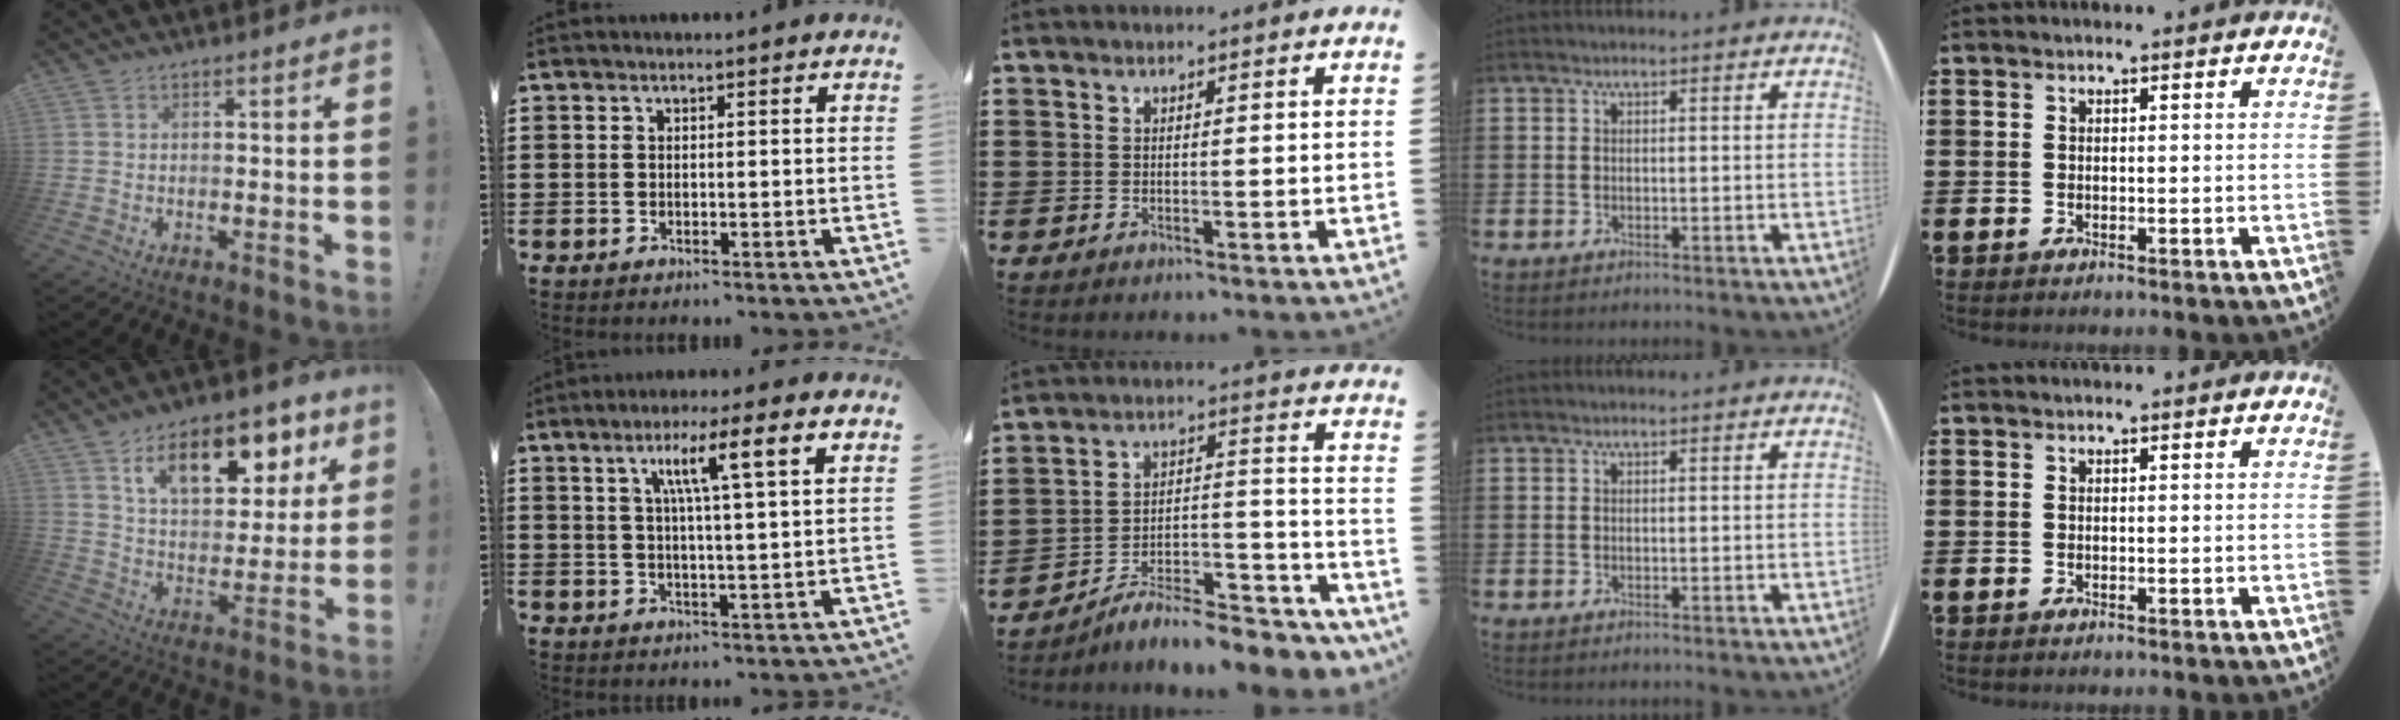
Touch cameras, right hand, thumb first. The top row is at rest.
{"thumb": {"total": 16.4, "force": [8.7, 8.7, 10.8], "torque": [-0.155, -0.042, 0.144]}, "index": {"total": 7.7, "force": [3.1, 0.1, 7.1], "torque": [-0.138, 0.001, 0.045]}, "middle": {"total": 8.0, "force": [-7.3, 1.2, 2.8], "torque": [-0.037, 0.012, -0.141]}}